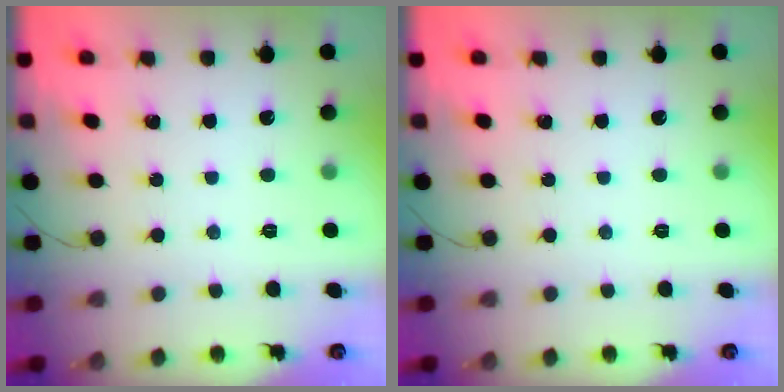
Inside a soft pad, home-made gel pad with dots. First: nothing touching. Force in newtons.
{"total": 0.0}